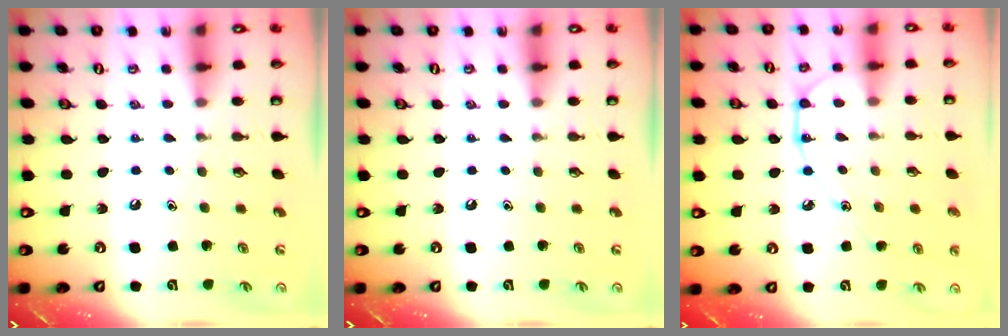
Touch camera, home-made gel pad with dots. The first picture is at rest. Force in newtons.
{"total": 0.0}
{"total": 9.9, "press": 9.9, "slide": 0.2}